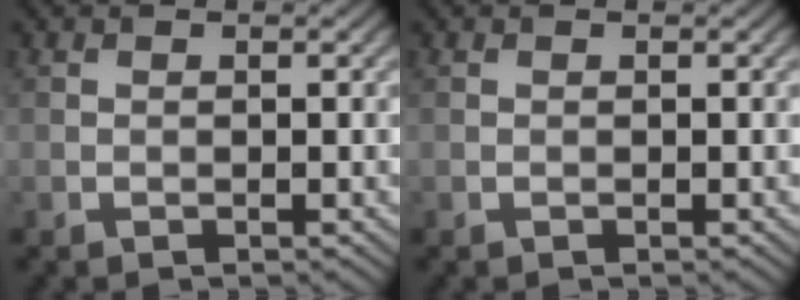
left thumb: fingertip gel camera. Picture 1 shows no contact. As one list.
[{"total": 0.0}]